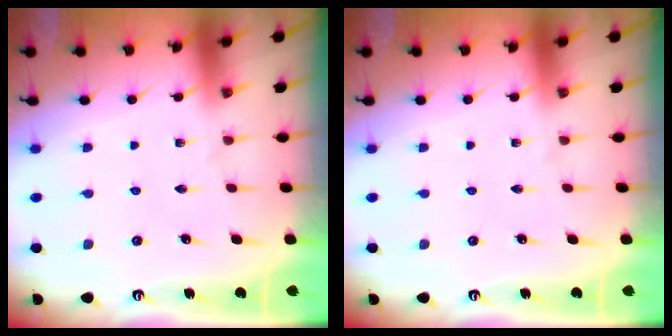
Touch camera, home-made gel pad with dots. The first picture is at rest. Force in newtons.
{"total": 0.0}